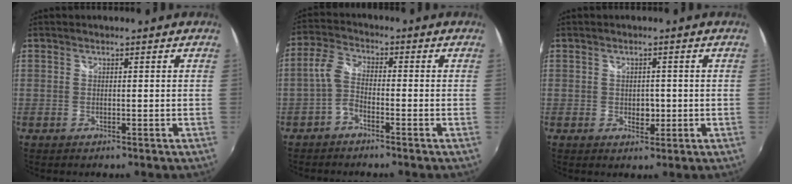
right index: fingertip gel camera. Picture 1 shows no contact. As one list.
[{"total": 3.6, "force": [-1.9, 1.7, 2.5], "torque": [-0.064, 0.013, -0.039]}, {"total": 2.4, "force": [-0.3, 1.9, 1.4], "torque": [-0.019, -0.001, -0.005]}]